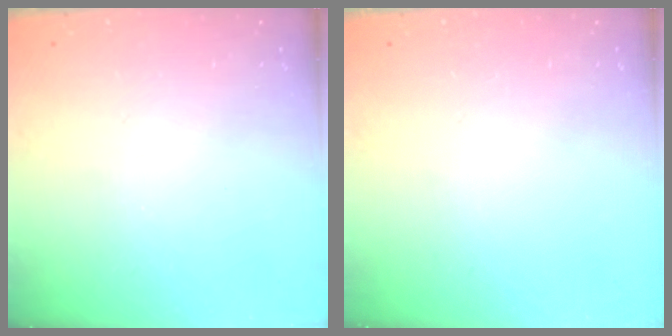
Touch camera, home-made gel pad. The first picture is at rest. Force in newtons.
{"total": 0.0}